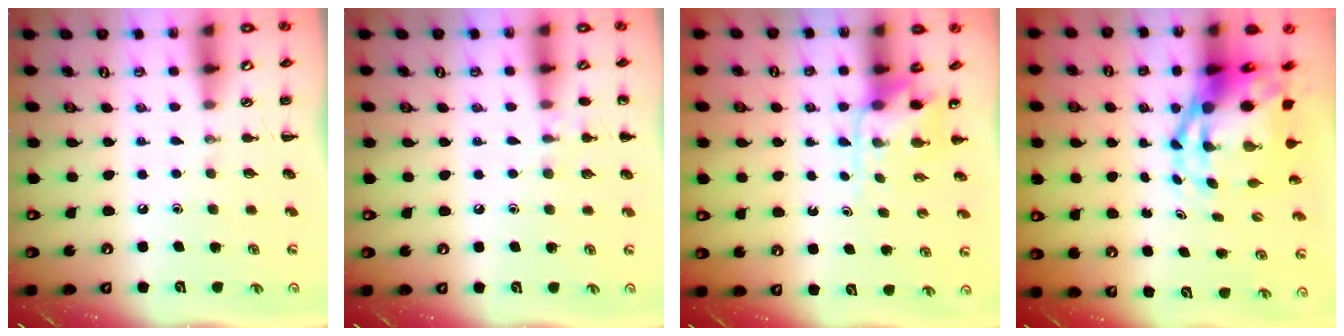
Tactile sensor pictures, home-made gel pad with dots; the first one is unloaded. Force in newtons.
{"total": 7.2, "press": 6.8, "slide": 2.2}
{"total": 4.8, "press": 4.8, "slide": 0.3}
{"total": 9.7, "press": 9.2, "slide": 2.9}